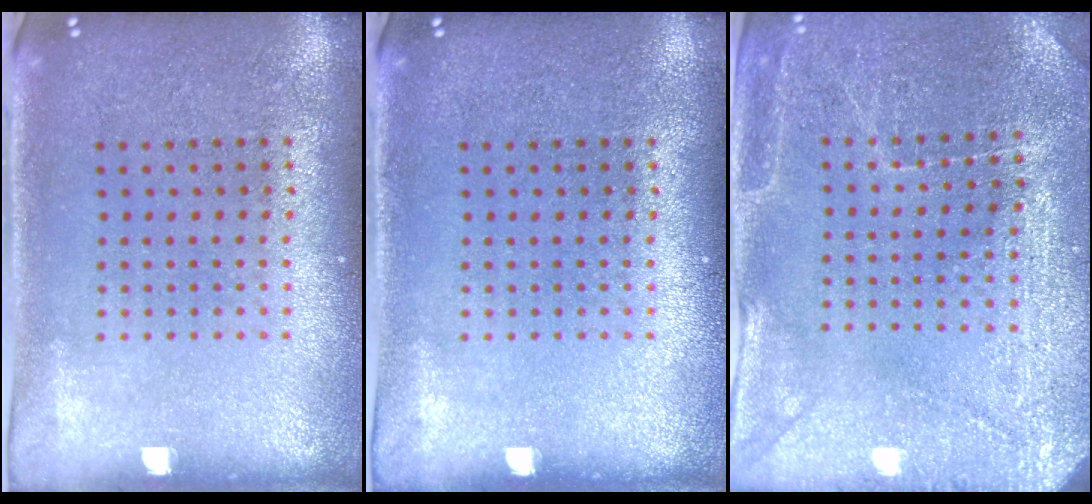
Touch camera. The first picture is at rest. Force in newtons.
{"total": 0.0}
{"total": 2.9, "press": 2.9, "slide": 0.2}